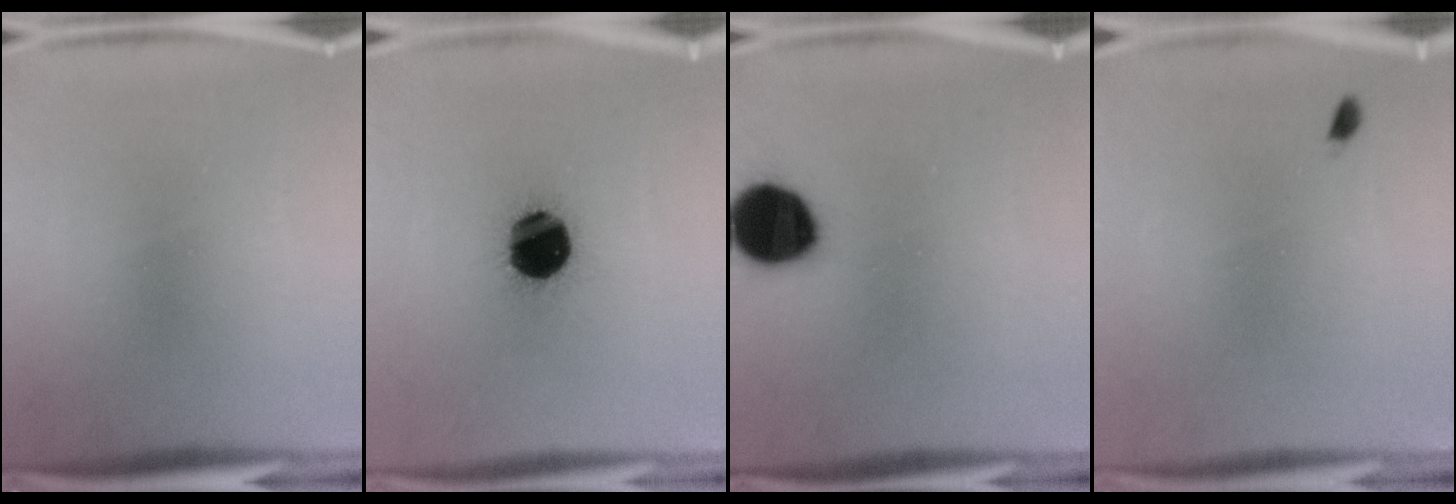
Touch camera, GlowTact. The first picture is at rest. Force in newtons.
{"total": 19.9}
{"total": 15.3}
{"total": 0.7}